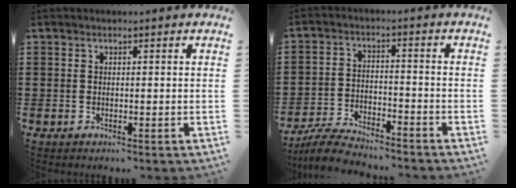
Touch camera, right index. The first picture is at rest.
{"total": 5.8, "force": [-5.6, 0.6, 1.4], "torque": [-0.027, 0.004, -0.107]}